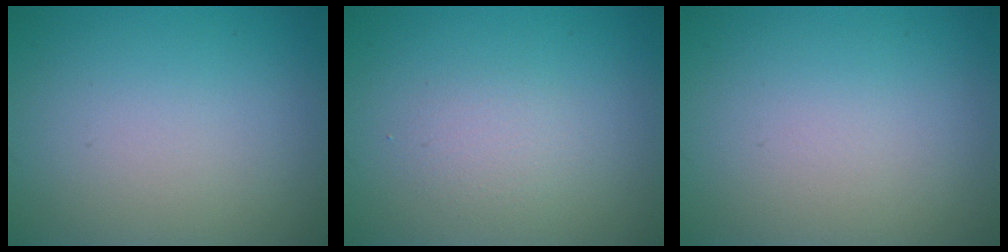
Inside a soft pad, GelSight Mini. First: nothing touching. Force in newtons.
{"total": 1.5, "press": 1.5, "slide": 0.1}
{"total": 0.0}